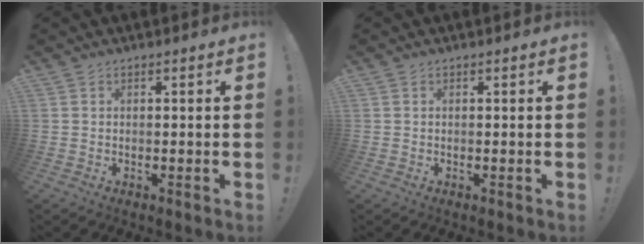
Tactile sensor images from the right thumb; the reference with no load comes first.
{"total": 0.0}